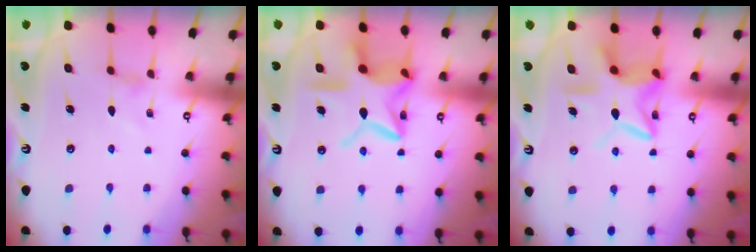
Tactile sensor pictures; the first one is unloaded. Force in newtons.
{"total": 15.6, "press": 15.6, "slide": 1.2}
{"total": 12.2, "press": 12.1, "slide": 1.2}